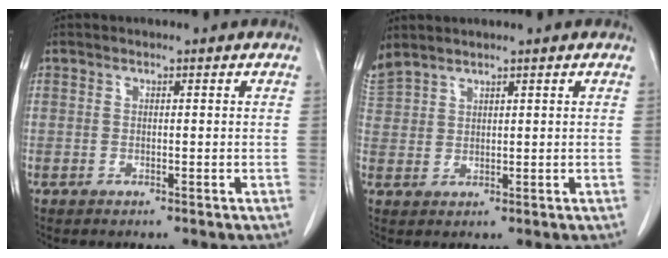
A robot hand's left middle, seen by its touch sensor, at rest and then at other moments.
{"total": 3.0, "force": [3.0, 0.2, 0.5], "torque": [-0.025, 0.018, 0.072]}